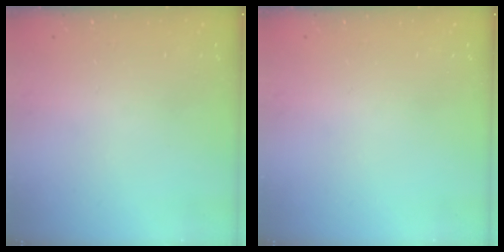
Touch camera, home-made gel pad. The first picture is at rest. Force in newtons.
{"total": 0.0}